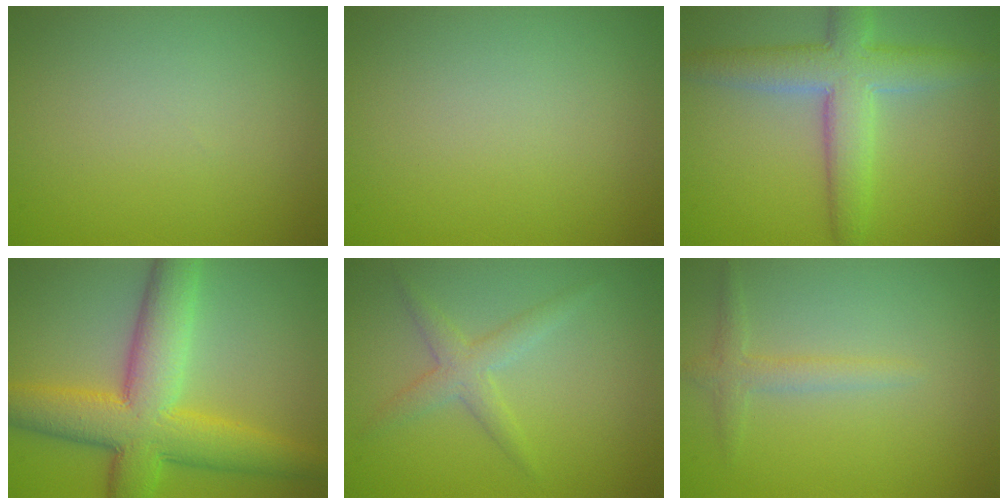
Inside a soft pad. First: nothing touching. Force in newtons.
{"total": 0.0}
{"total": 6.2, "press": 6.2, "slide": 0.5}
{"total": 9.6, "press": 9.6, "slide": 0.3}
{"total": 2.4, "press": 2.4, "slide": 0.0}
{"total": 1.8, "press": 1.8, "slide": 0.1}